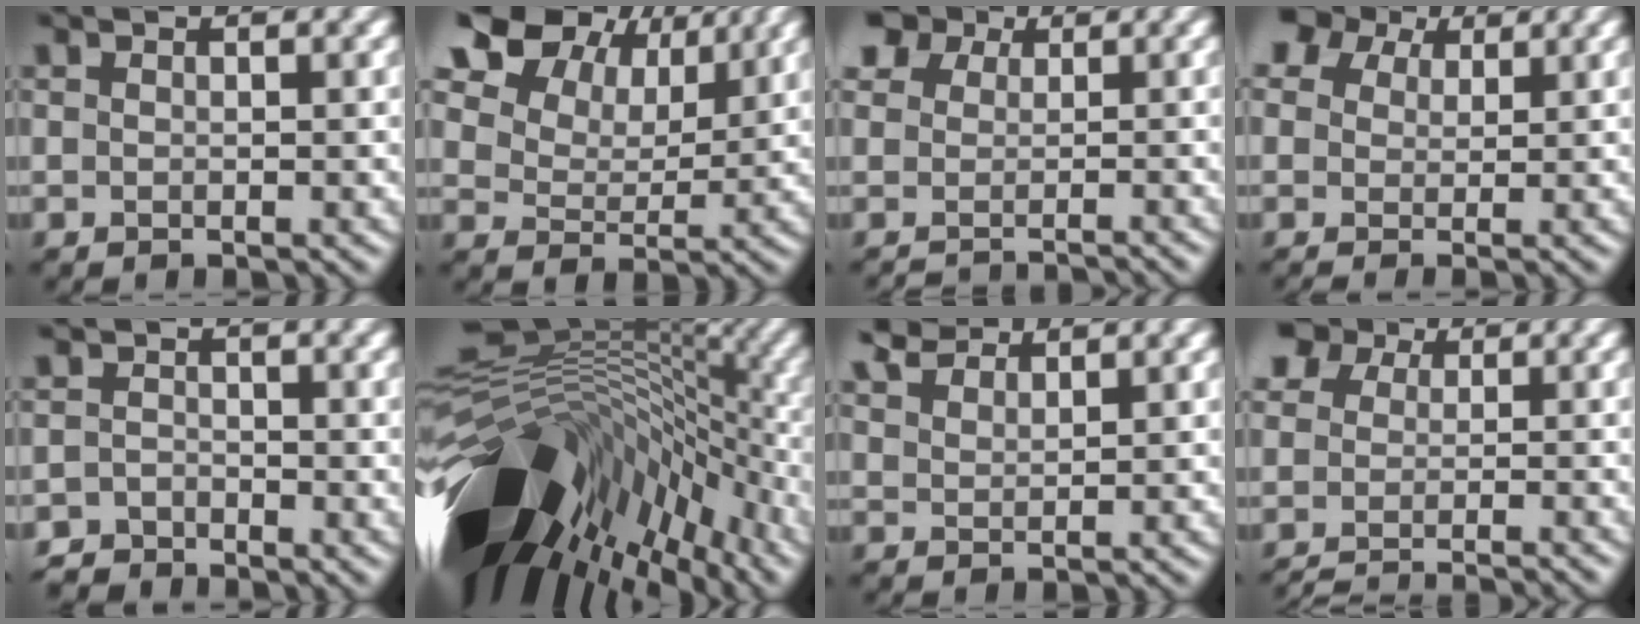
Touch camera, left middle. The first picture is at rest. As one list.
[{"total": 12.9, "force": [7.9, 7.9, 6.4], "torque": [-0.142, 0.014, 0.150]}, {"total": 4.4, "force": [0.0, 3.9, 2.0], "torque": [-0.008, -0.004, 0.004]}, {"total": 4.5, "force": [2.4, 3.1, 2.2], "torque": [-0.044, 0.007, 0.037]}, {"total": 3.0, "force": [-2.6, 1.6, 0.0], "torque": [0.018, 0.003, -0.049]}, {"total": 17.1, "force": [-4.3, 9.4, 13.7], "torque": [-0.209, 0.000, -0.058]}, {"total": 3.4, "force": [3.1, 0.9, 1.1], "torque": [-0.029, 0.013, 0.057]}, {"total": 6.0, "force": [-2.9, 4.0, 3.4], "torque": [-0.025, -0.012, -0.044]}]